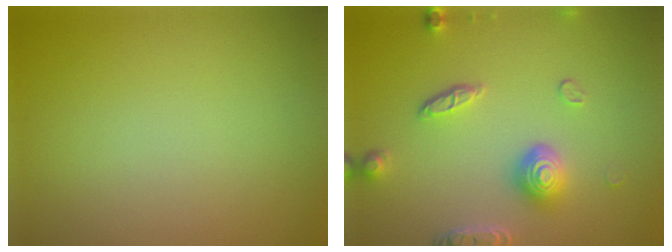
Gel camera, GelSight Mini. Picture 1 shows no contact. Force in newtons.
{"total": 4.4, "press": 3.6, "slide": 2.5}